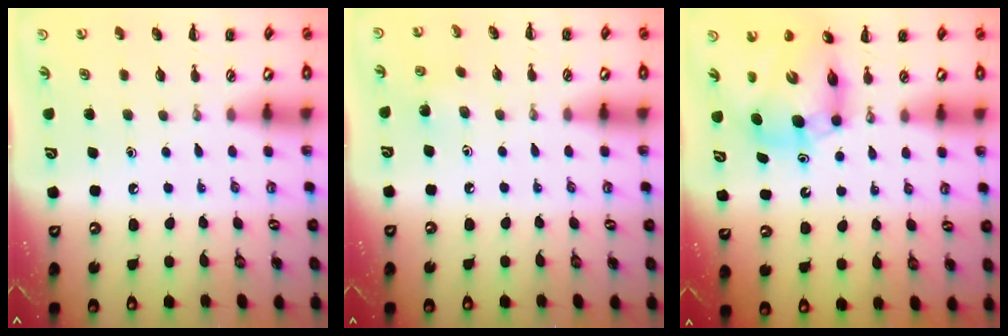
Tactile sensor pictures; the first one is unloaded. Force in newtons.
{"total": 3.8, "press": 3.6, "slide": 1.3}
{"total": 9.4, "press": 9.0, "slide": 2.7}